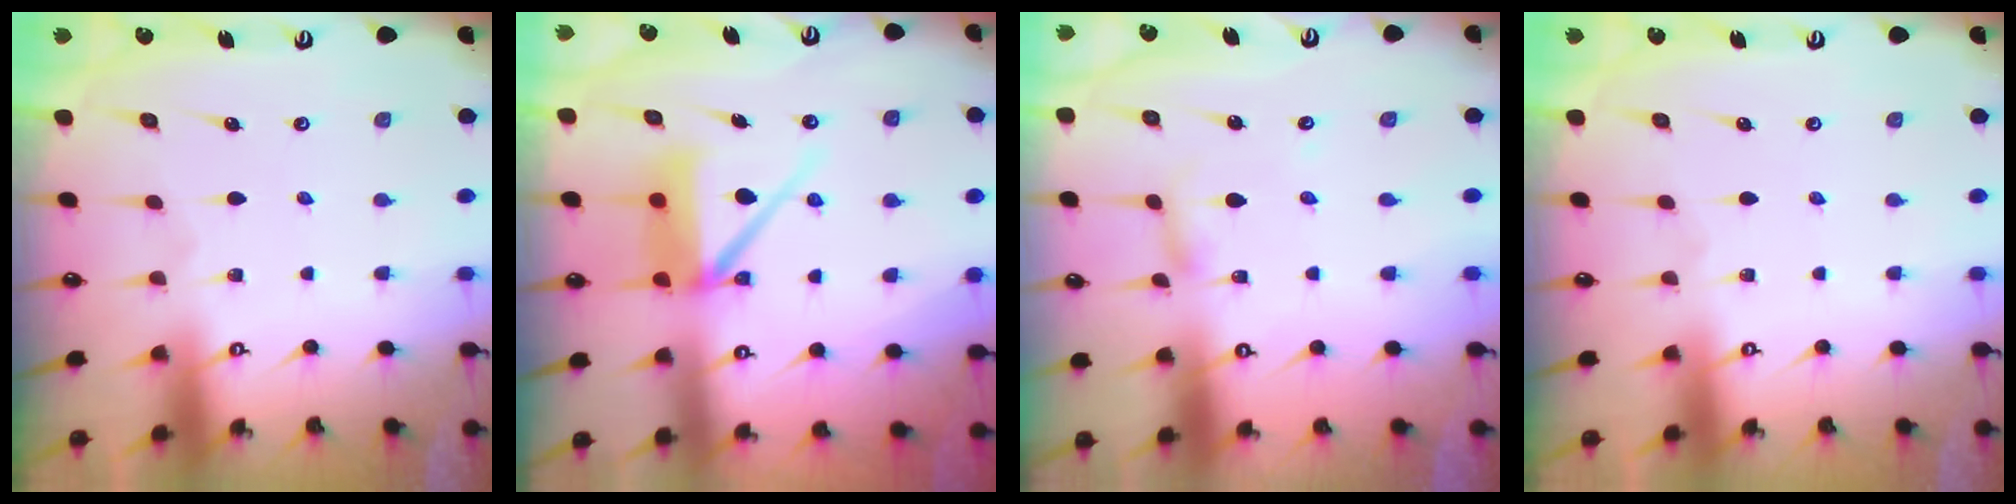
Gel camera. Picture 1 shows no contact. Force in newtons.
{"total": 9.9, "press": 9.8, "slide": 1.5}
{"total": 2.8, "press": 2.8, "slide": 0.2}
{"total": 0.0}